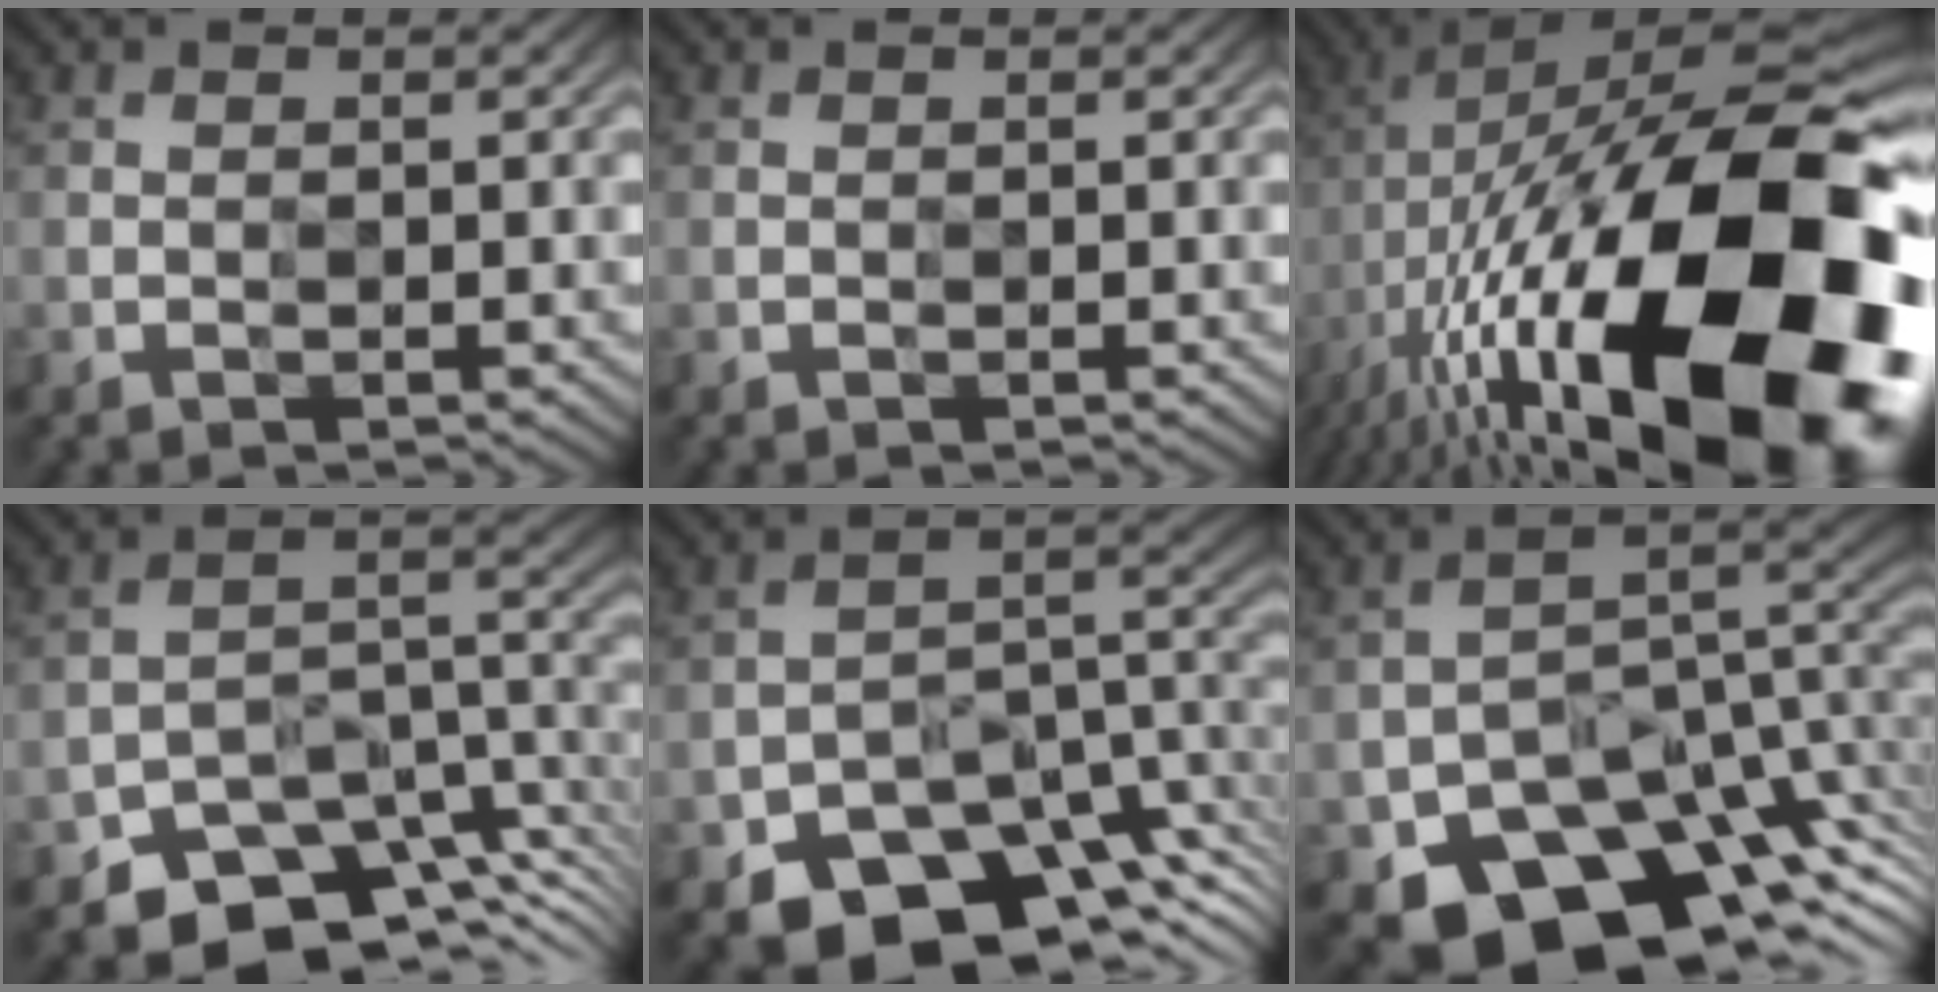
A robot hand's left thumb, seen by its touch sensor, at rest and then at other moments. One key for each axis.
{"total": 0.0}
{"total": 22.0, "fx": -6.8, "fy": 9.5, "fz": 18.7, "tx": -0.324, "ty": -0.005, "tz": -0.121}
{"total": 10.0, "fx": -8.6, "fy": 4.0, "fz": 2.9, "tx": -0.021, "ty": -0.002, "tz": -0.147}
{"total": 13.9, "fx": -10.3, "fy": 7.0, "fz": 6.0, "tx": -0.086, "ty": -0.031, "tz": -0.150}
{"total": 14.5, "fx": -9.1, "fy": 8.6, "fz": 7.2, "tx": -0.094, "ty": -0.033, "tz": -0.133}